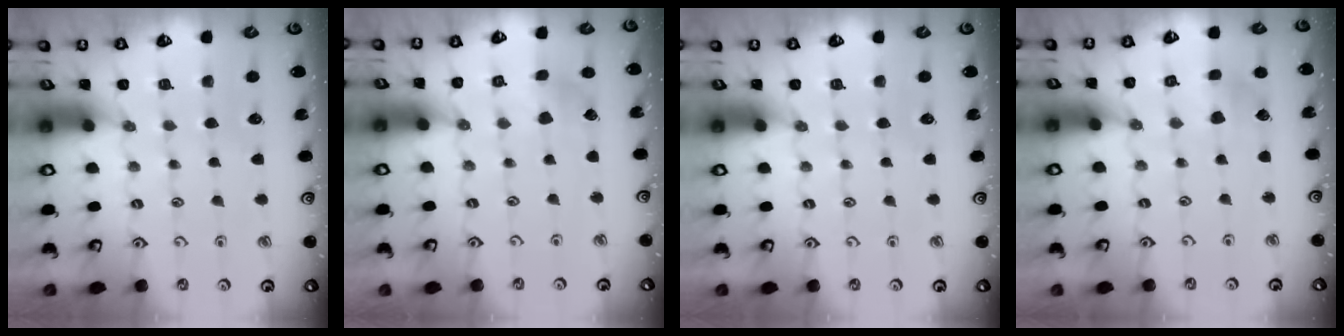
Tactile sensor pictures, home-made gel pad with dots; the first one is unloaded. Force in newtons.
{"total": 2.8, "press": 2.8, "slide": 0.3}
{"total": 0.0}
{"total": 3.5, "press": 3.4, "slide": 0.6}